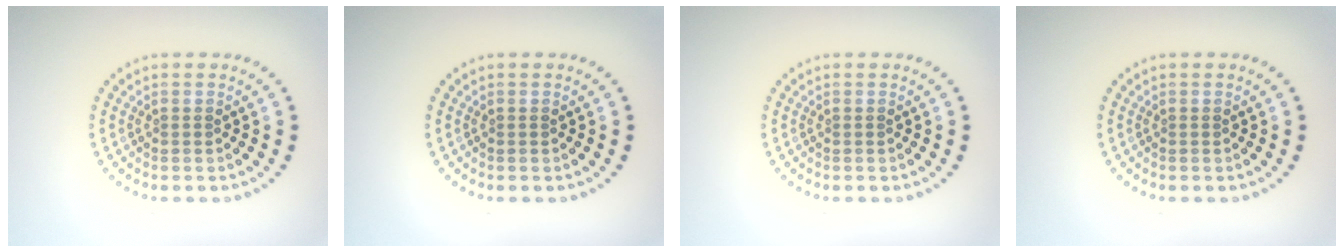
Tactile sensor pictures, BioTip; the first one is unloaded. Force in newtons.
{"total": 0.0}
{"total": 0.0}
{"total": 0.0}